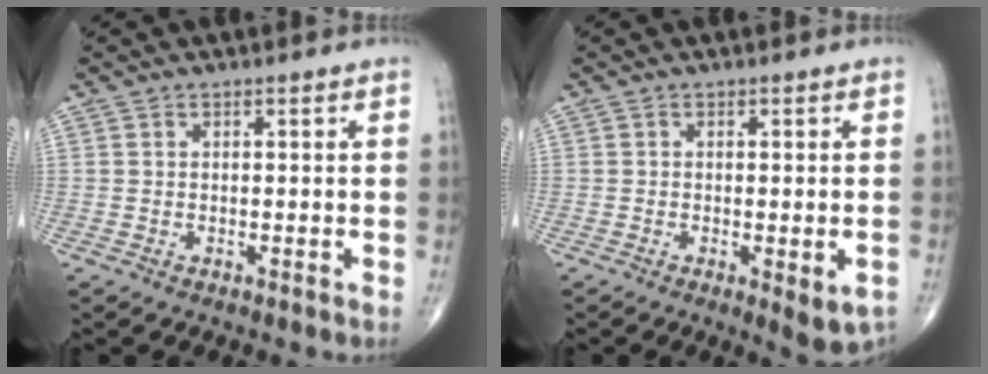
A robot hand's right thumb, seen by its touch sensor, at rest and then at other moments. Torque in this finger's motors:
{"motor_torque": [-0.38, 0.48, -0.30, -0.21, 0.00]}